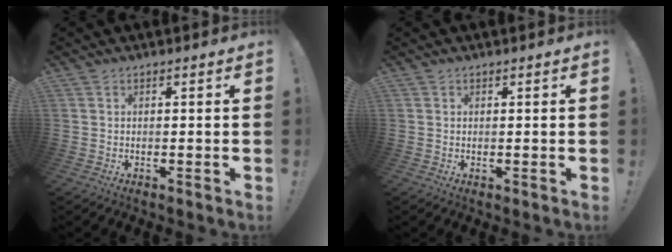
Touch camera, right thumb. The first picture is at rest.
{"total": 0.0}